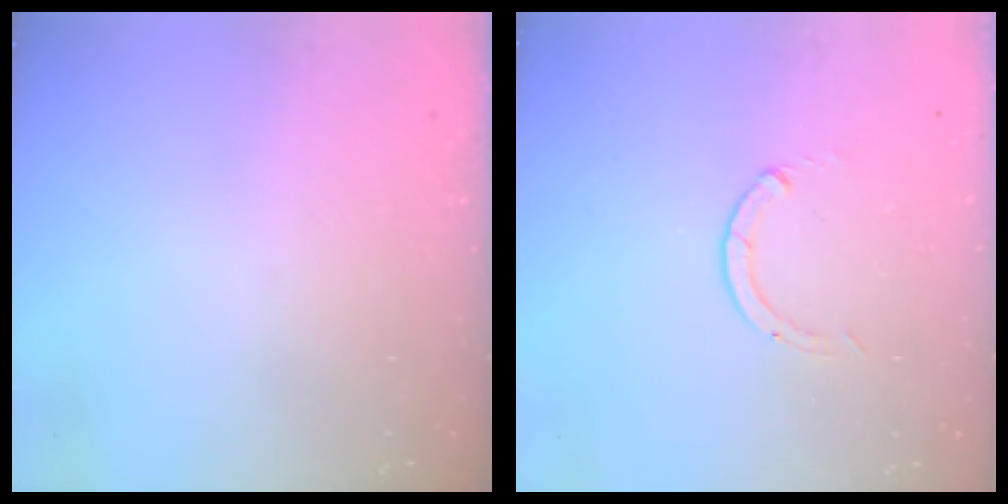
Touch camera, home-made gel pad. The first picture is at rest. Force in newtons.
{"total": 0.0}